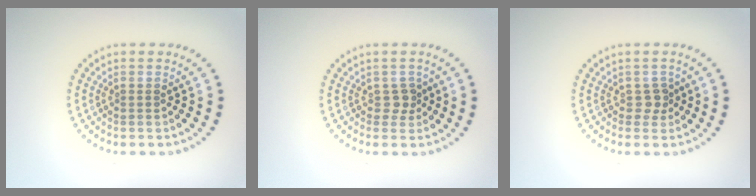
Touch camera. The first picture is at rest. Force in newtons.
{"total": 1.3, "press": 1.0, "slide": 0.8}
{"total": 1.3, "press": 1.0, "slide": 0.8}